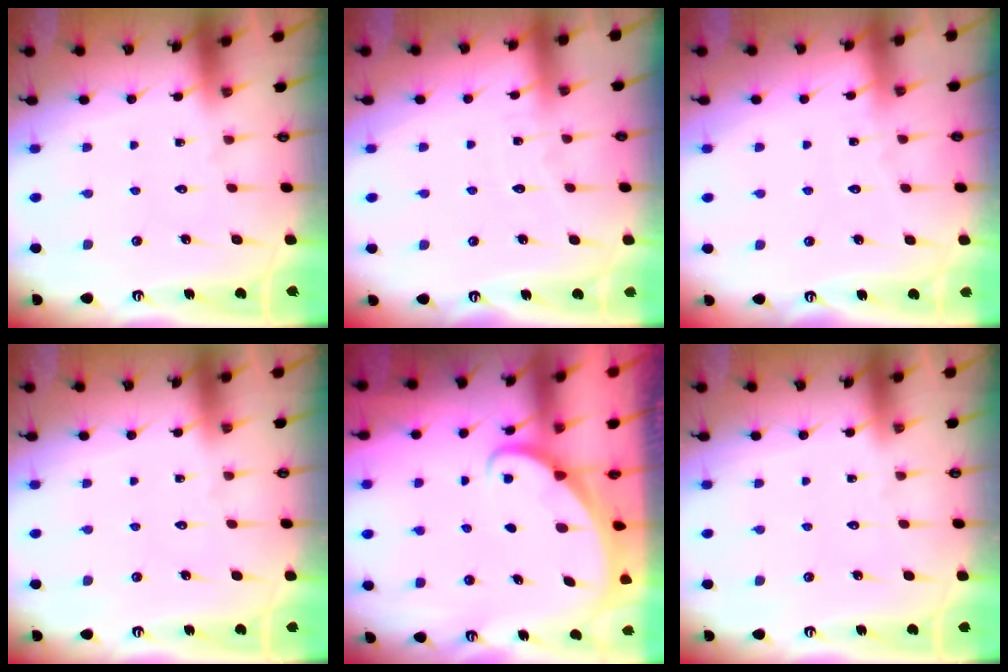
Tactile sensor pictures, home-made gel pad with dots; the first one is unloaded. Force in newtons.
{"total": 3.3, "press": 3.2, "slide": 0.4}
{"total": 2.2, "press": 2.2, "slide": 0.3}
{"total": 0.0}
{"total": 1.6, "press": 1.6, "slide": 0.0}
{"total": 0.0}